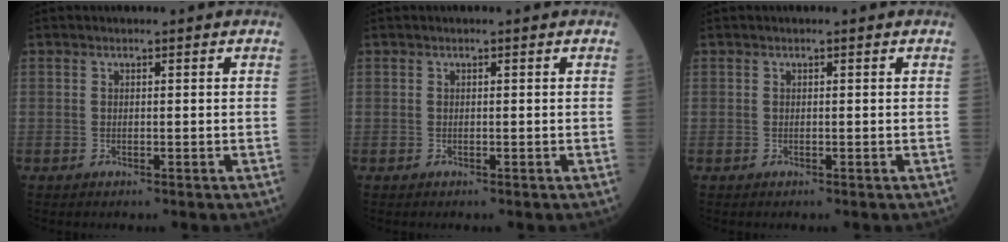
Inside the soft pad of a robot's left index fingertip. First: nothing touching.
{"total": 0.0}
{"total": 0.0}